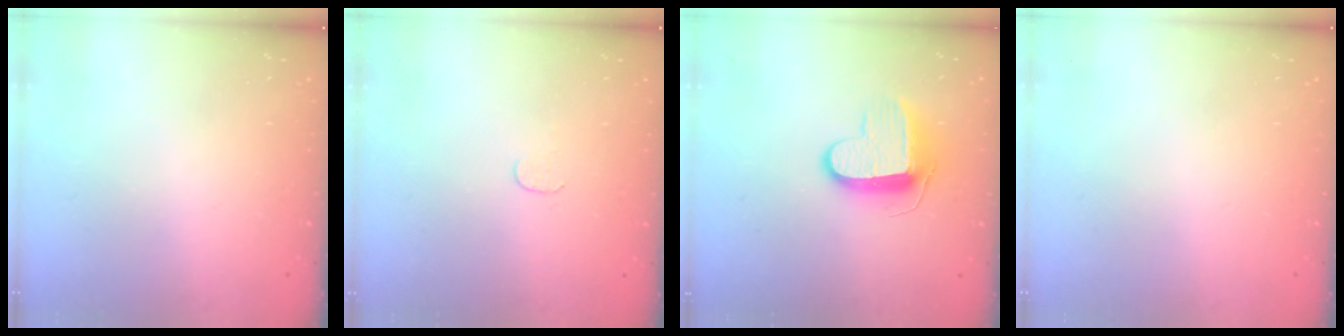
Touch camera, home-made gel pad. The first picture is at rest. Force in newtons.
{"total": 3.1, "press": 3.1, "slide": 0.3}
{"total": 9.6, "press": 9.6, "slide": 0.6}
{"total": 0.0}